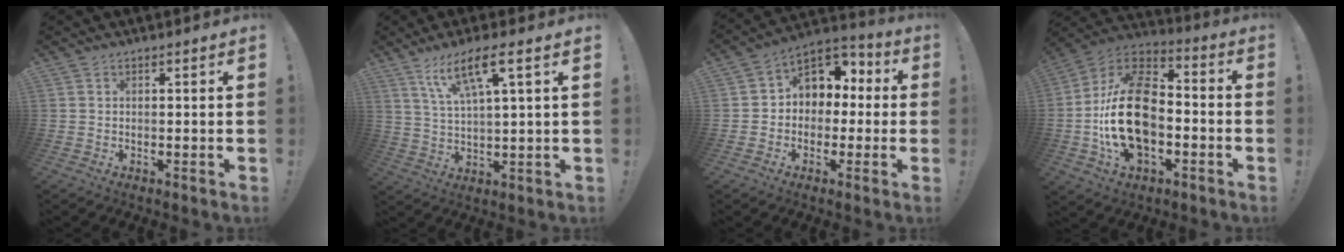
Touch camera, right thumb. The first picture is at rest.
{"total": 10.6, "force": [5.7, 1.8, 8.8], "torque": [-0.166, -0.014, 0.096]}
{"total": 8.4, "force": [1.7, 7.5, 3.4], "torque": [-0.049, -0.013, 0.040]}
{"total": 24.8, "force": [-3.5, 15.9, 18.8], "torque": [-0.337, 0.036, -0.047]}